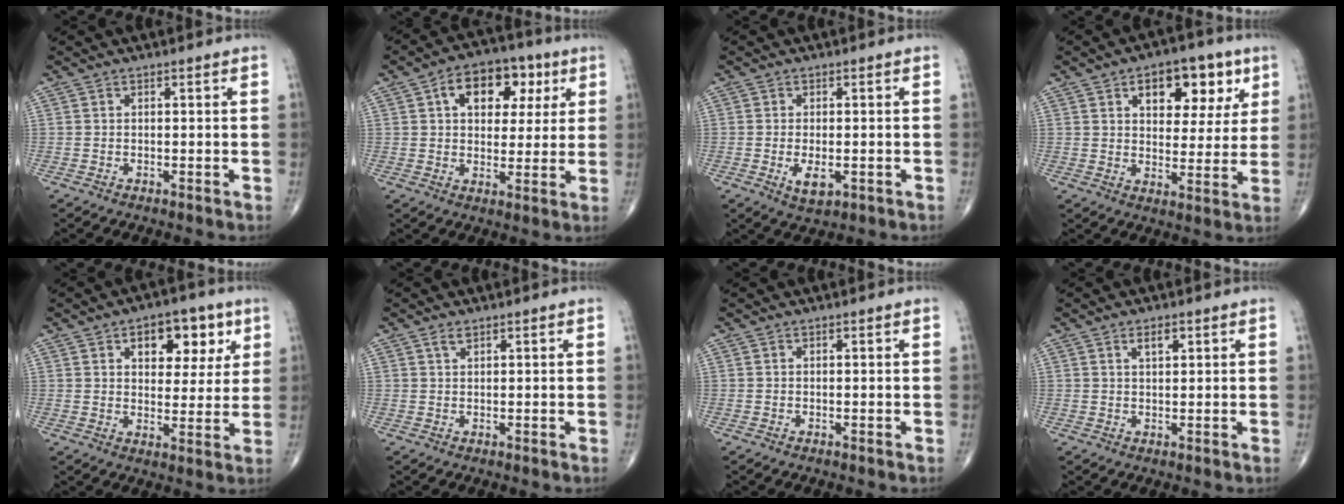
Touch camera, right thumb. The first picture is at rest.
{"total": 12.9, "force": [4.6, 8.4, 8.7], "torque": [-0.088, 0.006, 0.067]}
{"total": 4.4, "force": [-1.1, 2.2, 3.6], "torque": [-0.060, -0.007, -0.014]}
{"total": 13.3, "force": [5.9, 7.7, 9.1], "torque": [-0.081, -0.013, 0.085]}
{"total": 11.4, "force": [5.0, 6.8, 7.7], "torque": [-0.062, -0.013, 0.068]}
{"total": 1.4, "force": [1.0, 0.6, 0.8], "torque": [-0.014, 0.000, 0.019]}
{"total": 0.0}
{"total": 2.5, "force": [1.3, 1.1, 1.9], "torque": [-0.026, -0.005, 0.022]}